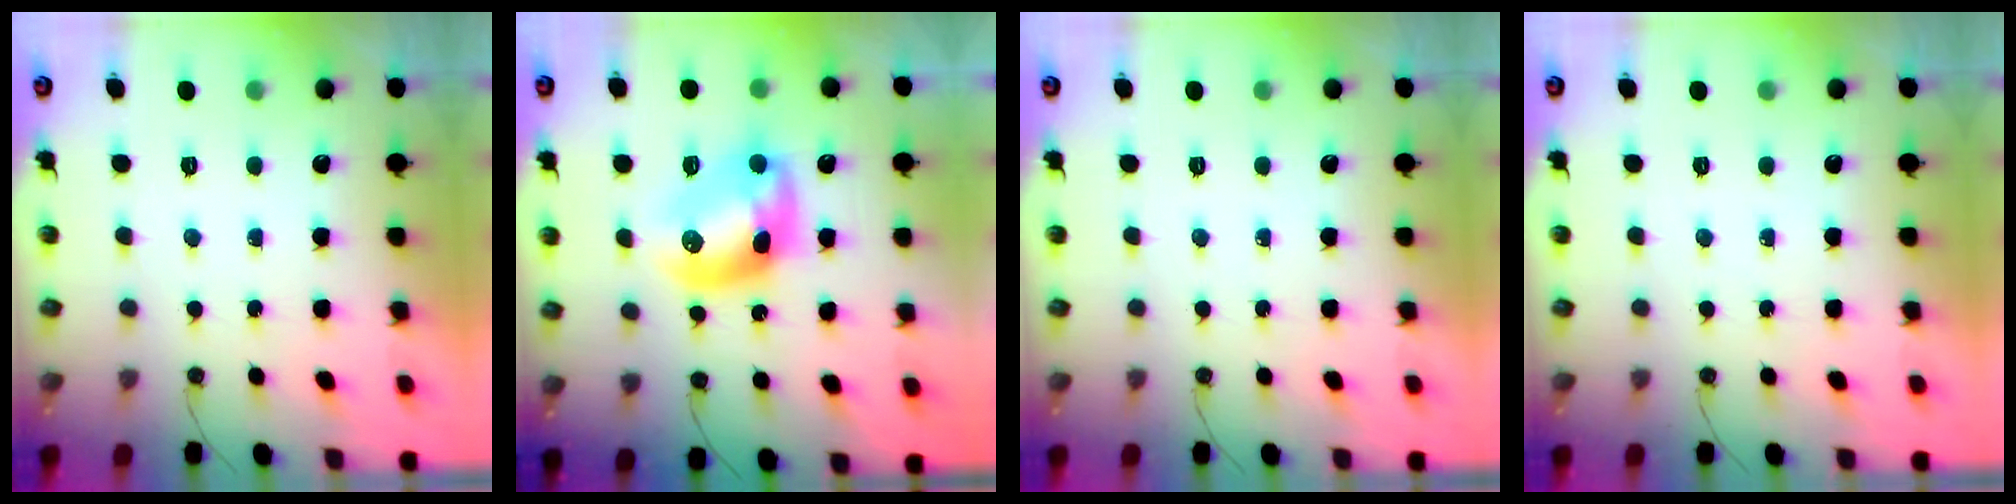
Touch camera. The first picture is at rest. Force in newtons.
{"total": 12.2, "press": 12.2, "slide": 0.7}
{"total": 0.0}
{"total": 0.0}